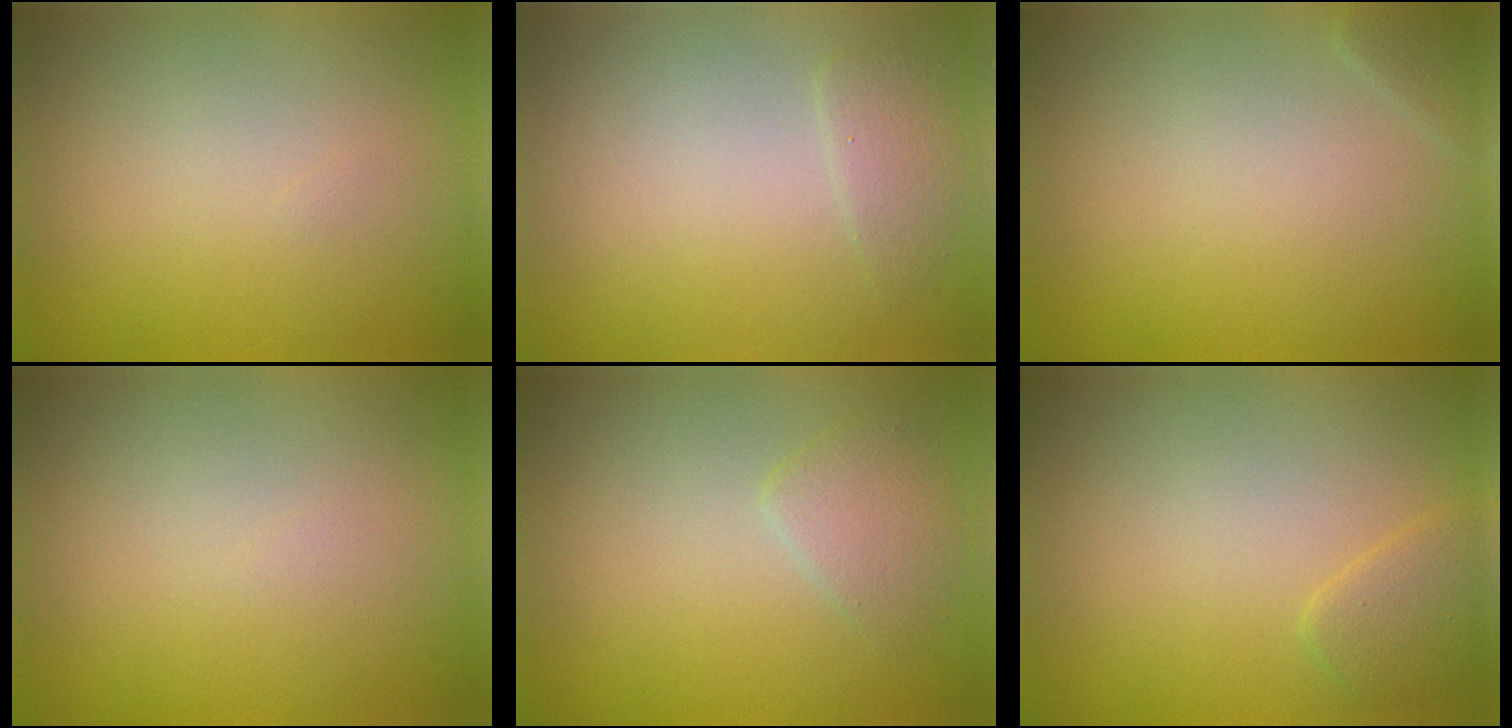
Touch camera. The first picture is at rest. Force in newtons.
{"total": 1.4, "press": 1.4, "slide": 0.1}
{"total": 0.8, "press": 0.8, "slide": 0.1}
{"total": 0.0}
{"total": 2.0, "press": 2.0, "slide": 0.1}
{"total": 1.6, "press": 1.6, "slide": 0.1}